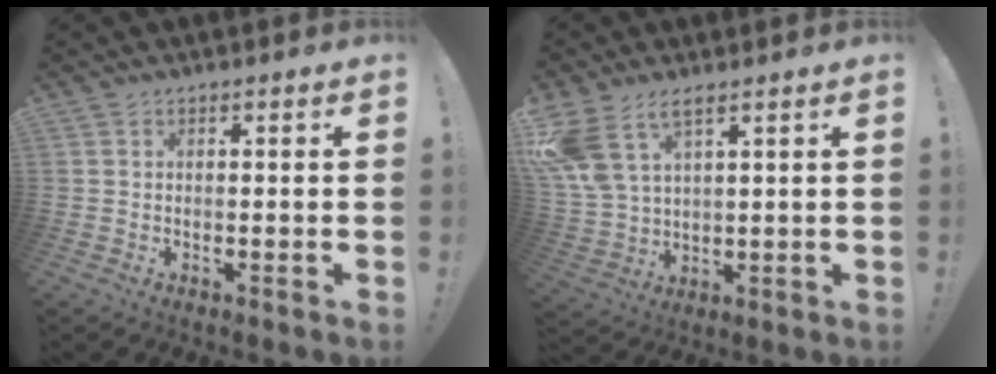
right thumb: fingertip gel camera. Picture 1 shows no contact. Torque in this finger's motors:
{"motor_torque": [0.46, 0.83, 1.34, 0.68, 0.46]}